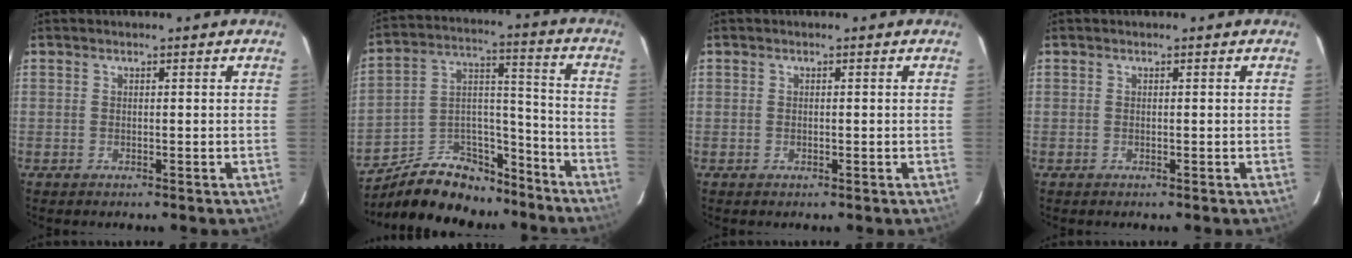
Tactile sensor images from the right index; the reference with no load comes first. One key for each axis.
{"total": 17.1, "fx": -12.9, "fy": 8.7, "fz": 7.1, "tx": -0.138, "ty": 0.055, "tz": -0.195}
{"total": 0.6, "fx": -0.1, "fy": 0.5, "fz": 0.3, "tx": -0.004, "ty": 0.001, "tz": -0.001}
{"total": 0.0}